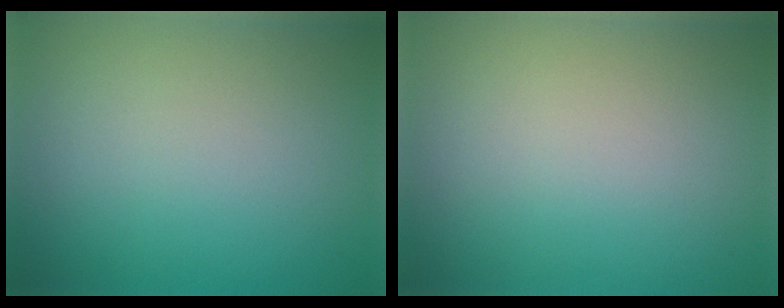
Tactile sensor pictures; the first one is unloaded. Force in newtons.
{"total": 0.0}